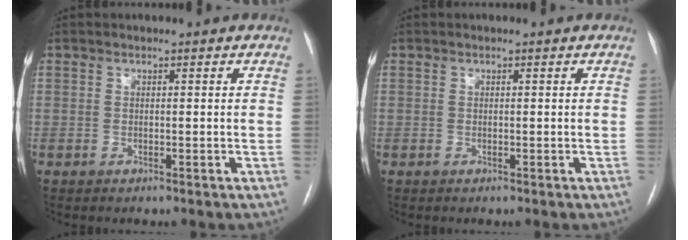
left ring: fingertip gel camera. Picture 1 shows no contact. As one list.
[{"total": 0.0}]